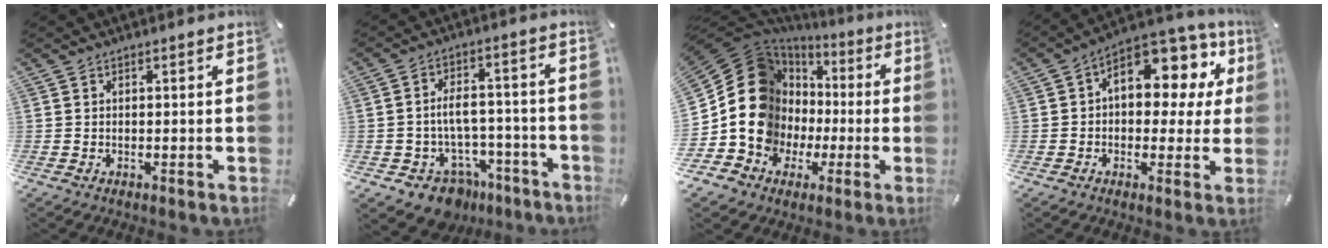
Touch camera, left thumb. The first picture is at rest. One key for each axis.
{"total": 9.2, "fx": -3.8, "fy": 7.2, "fz": 4.2, "tx": -0.064, "ty": 0.029, "tz": -0.056}
{"total": 17.6, "fx": 0.0, "fy": 15.8, "fz": 7.8, "tx": -0.170, "ty": -0.033, "tz": 0.018}
{"total": 12.7, "fx": 4.7, "fy": 7.9, "fz": 8.7, "tx": -0.116, "ty": -0.040, "tz": 0.081}